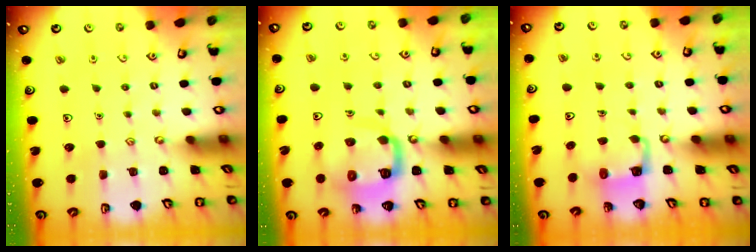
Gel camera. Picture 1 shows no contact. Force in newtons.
{"total": 11.3, "press": 11.2, "slide": 1.4}
{"total": 3.9, "press": 3.9, "slide": 0.1}